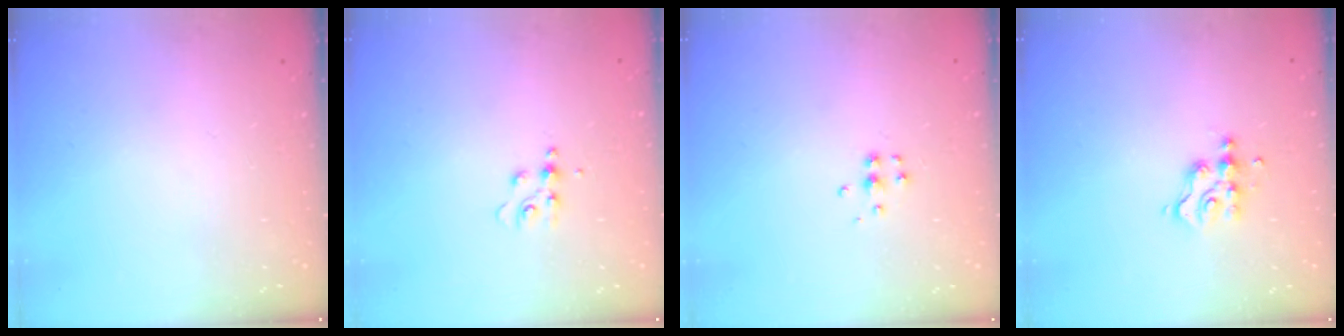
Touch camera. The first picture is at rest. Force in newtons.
{"total": 4.9, "press": 4.8, "slide": 0.5}
{"total": 4.9, "press": 4.9, "slide": 0.3}
{"total": 5.0, "press": 5.0, "slide": 0.3}